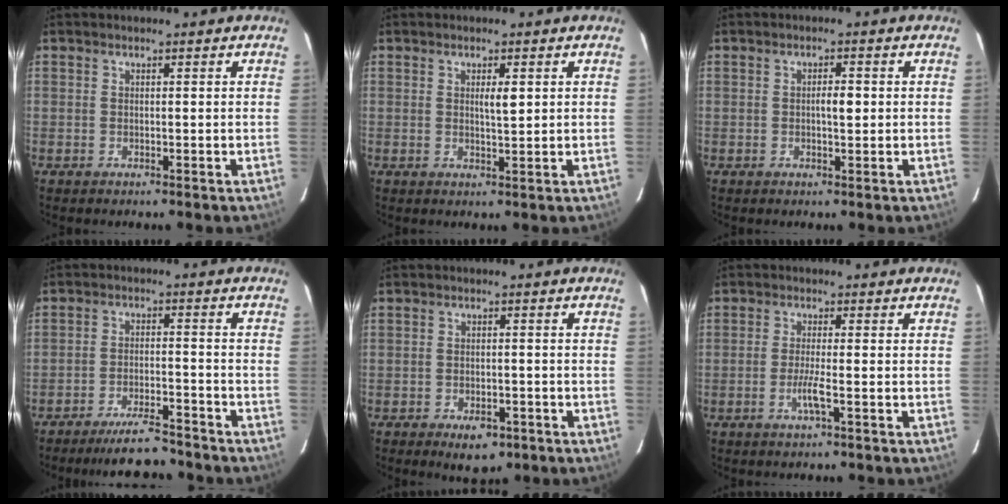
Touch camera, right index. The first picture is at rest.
{"total": 2.2, "force": [0.7, 0.4, 2.1], "torque": [-0.035, -0.002, 0.009]}
{"total": 2.2, "force": [0.0, 0.6, 2.1], "torque": [-0.036, 0.003, 0.001]}
{"total": 8.3, "force": [-7.6, 0.8, 3.1], "torque": [-0.046, -0.010, -0.126]}
{"total": 4.4, "force": [-2.6, 2.2, 2.8], "torque": [-0.041, 0.000, -0.031]}
{"total": 2.9, "force": [-1.0, -0.3, 2.7], "torque": [-0.055, -0.005, -0.023]}